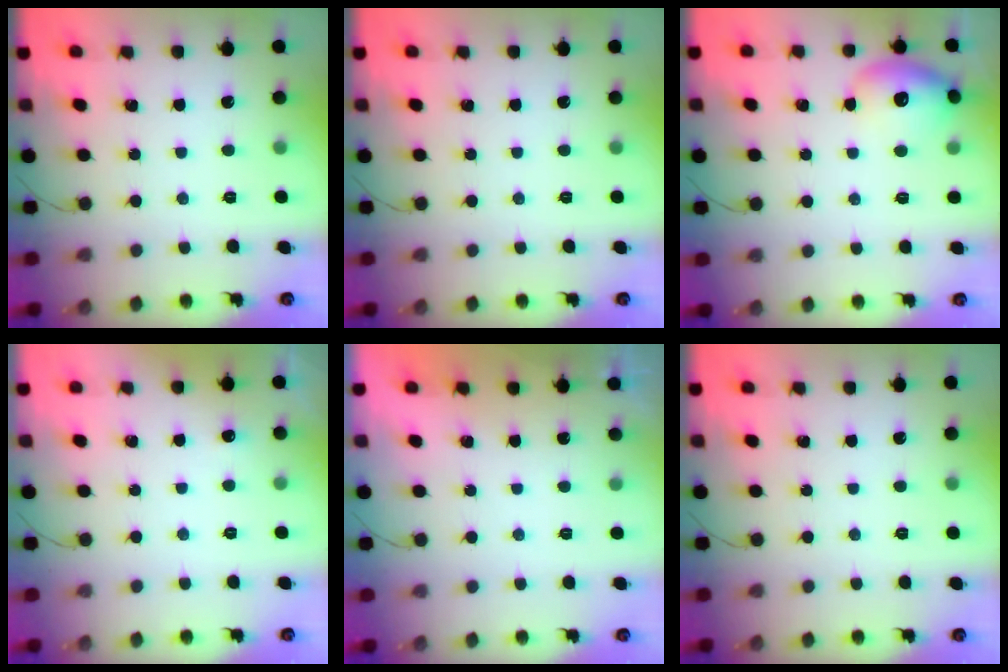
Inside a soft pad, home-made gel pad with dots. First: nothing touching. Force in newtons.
{"total": 0.0}
{"total": 12.0, "press": 11.9, "slide": 1.5}
{"total": 2.8, "press": 2.6, "slide": 1.2}
{"total": 1.9, "press": 0.1, "slide": 1.9}
{"total": 0.0}